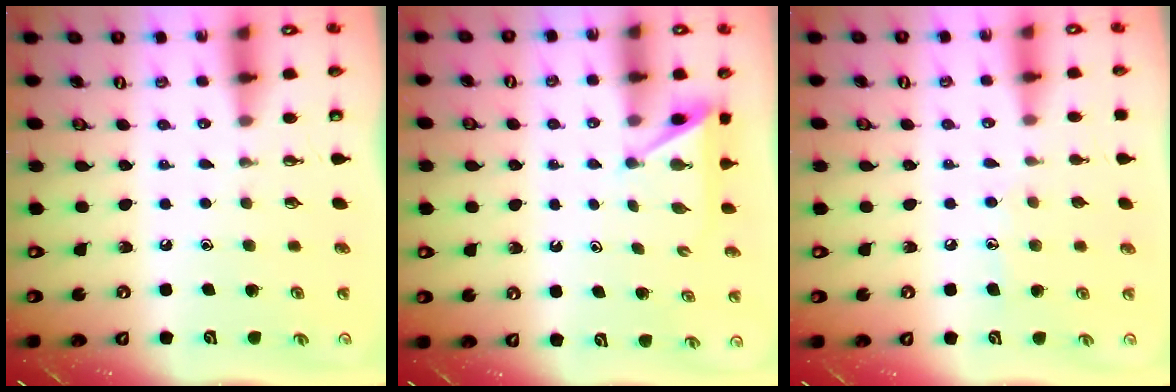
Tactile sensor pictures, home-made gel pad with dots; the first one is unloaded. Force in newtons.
{"total": 5.1, "press": 5.1, "slide": 0.3}
{"total": 6.0, "press": 6.0, "slide": 0.3}